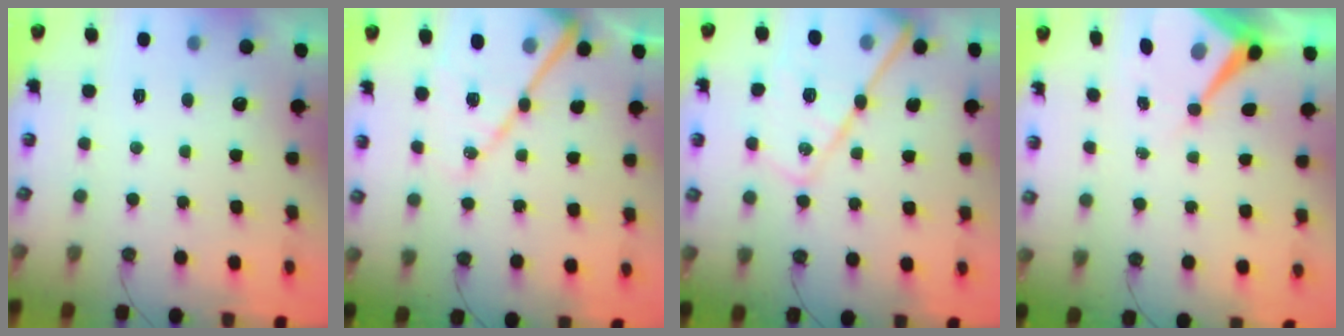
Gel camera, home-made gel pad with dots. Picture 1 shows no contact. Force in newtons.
{"total": 18.3, "press": 18.2, "slide": 1.9}
{"total": 18.7, "press": 18.6, "slide": 1.9}
{"total": 8.6, "press": 8.6, "slide": 0.8}